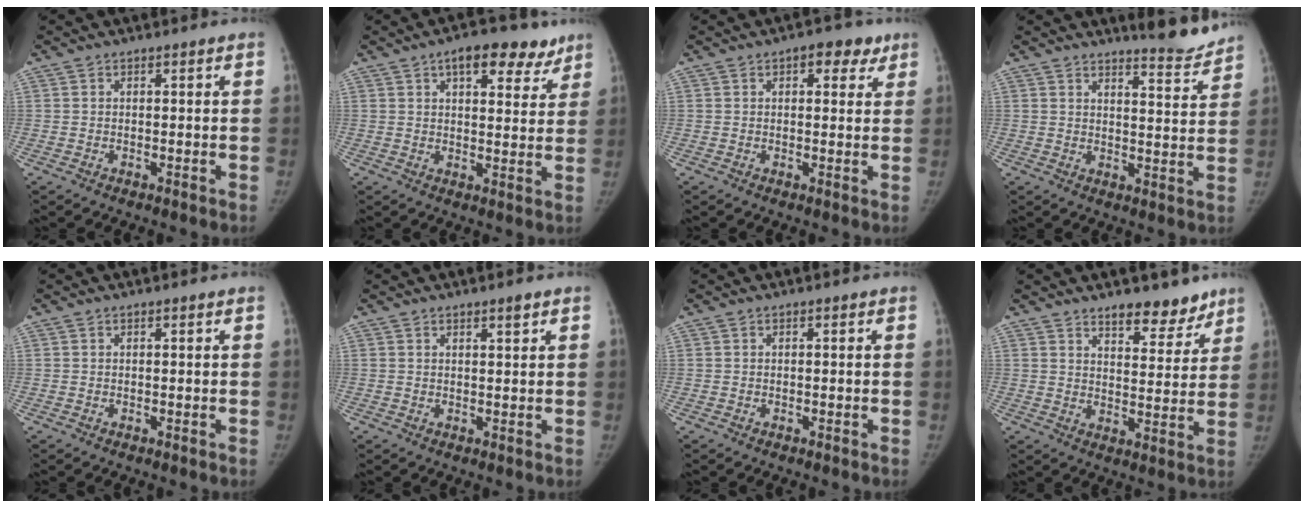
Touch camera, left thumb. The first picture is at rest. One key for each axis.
{"total": 11.1, "fx": 6.7, "fy": 5.3, "fz": 7.2, "tx": -0.062, "ty": -0.019, "tz": 0.091}
{"total": 5.4, "fx": 2.8, "fy": 3.0, "fz": 3.5, "tx": -0.016, "ty": -0.005, "tz": 0.029}
{"total": 7.2, "fx": 6.9, "fy": 0.7, "fz": 1.9, "tx": -0.013, "ty": -0.065, "tz": 0.092}
{"total": 0.0}
{"total": 1.6, "fx": 1.2, "fy": 0.3, "fz": 1.1, "tx": -0.013, "ty": -0.008, "tz": 0.020}
{"total": 0.0}
{"total": 9.4, "fx": 7.3, "fy": 3.9, "fz": 4.5, "tx": -0.026, "ty": -0.049, "tz": 0.108}